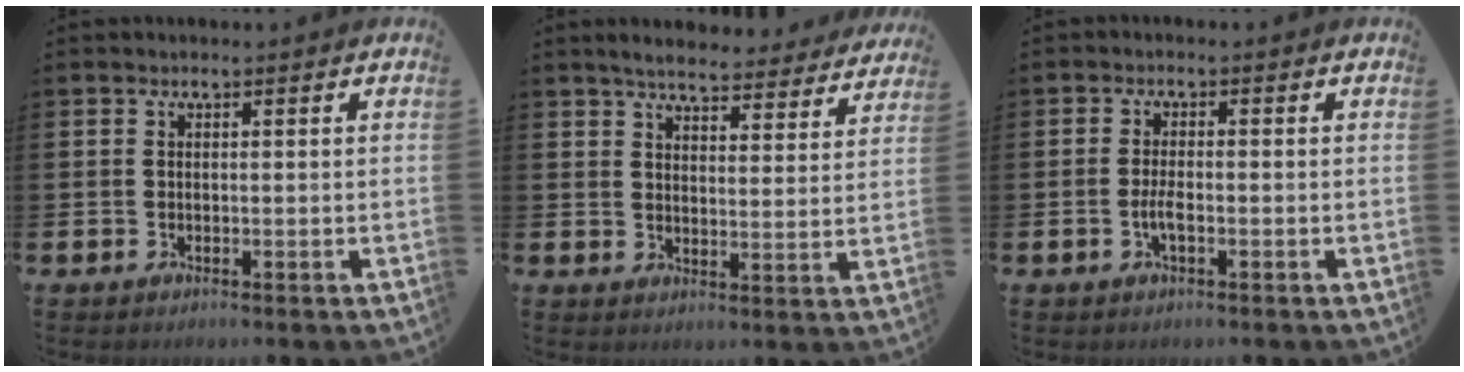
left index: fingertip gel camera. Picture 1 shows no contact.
{"total": 5.1, "force": [4.9, 0.7, 1.0], "torque": [-0.025, -0.034, 0.081]}
{"total": 2.2, "force": [-0.7, 0.7, 2.0], "torque": [-0.032, 0.001, -0.014]}